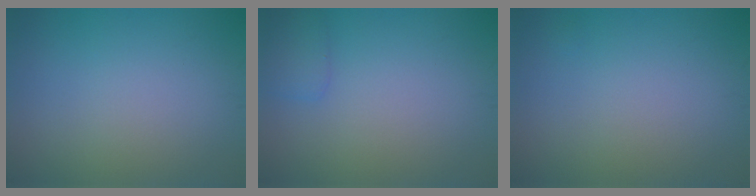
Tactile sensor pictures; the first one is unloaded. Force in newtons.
{"total": 1.3, "press": 1.3, "slide": 0.0}
{"total": 0.0}